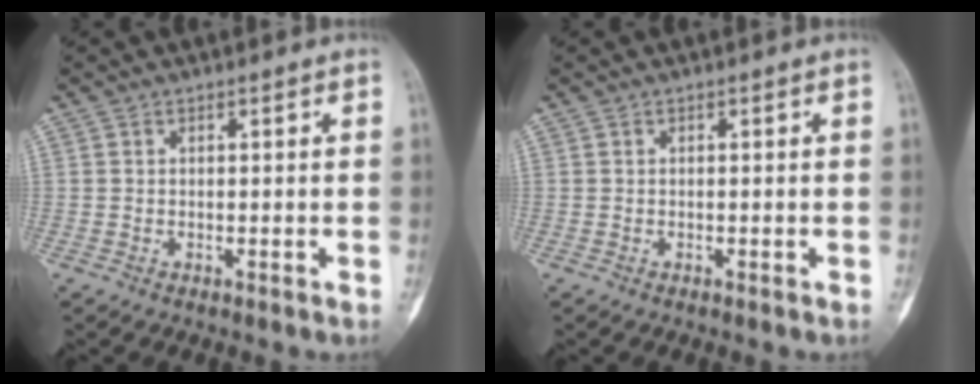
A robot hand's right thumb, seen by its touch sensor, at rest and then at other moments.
{"total": 0.0}